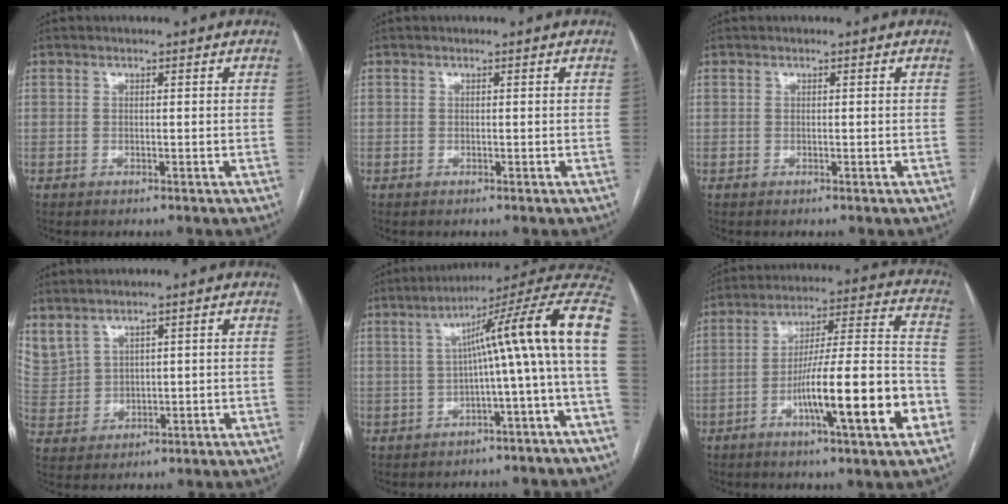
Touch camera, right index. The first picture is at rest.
{"total": 0.0}
{"total": 0.0}
{"total": 8.1, "force": [5.5, 4.9, 3.3], "torque": [-0.105, 0.014, 0.139]}
{"total": 15.0, "force": [0.5, -0.8, 14.9], "torque": [-0.195, 0.044, -0.003]}
{"total": 17.7, "force": [-6.7, 1.1, 16.3], "torque": [-0.246, 0.009, -0.101]}